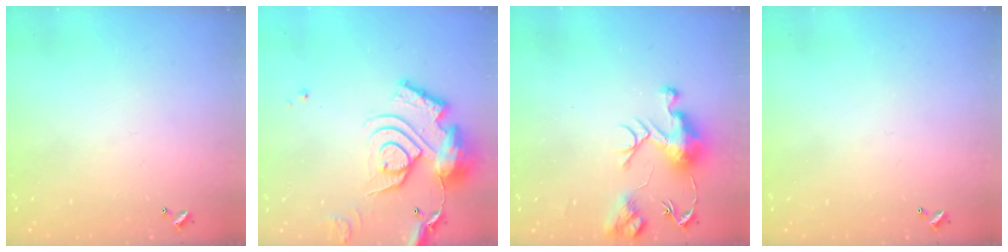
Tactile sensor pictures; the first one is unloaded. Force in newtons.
{"total": 21.9, "press": 21.7, "slide": 2.3}
{"total": 9.4, "press": 9.4, "slide": 0.7}
{"total": 0.0}